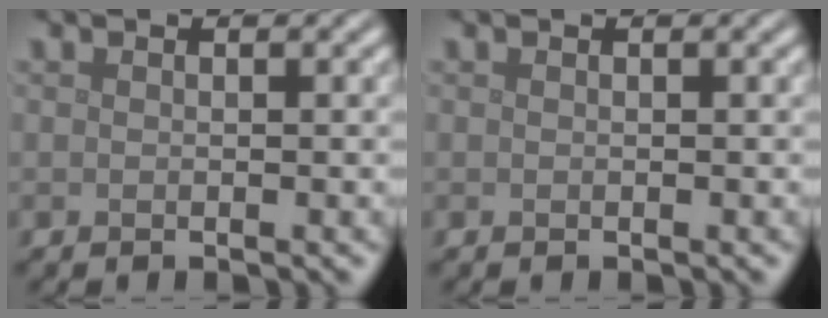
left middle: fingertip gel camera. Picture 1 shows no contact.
{"total": 0.0}